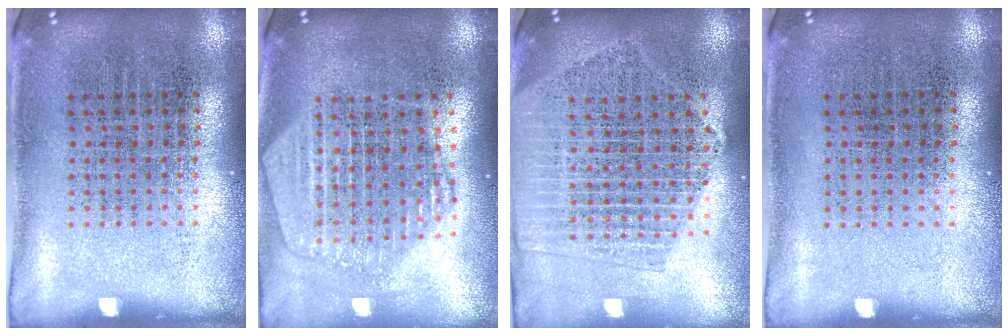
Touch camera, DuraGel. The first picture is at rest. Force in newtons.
{"total": 2.2, "press": 2.0, "slide": 1.0}
{"total": 2.1, "press": 1.9, "slide": 0.9}
{"total": 0.0}